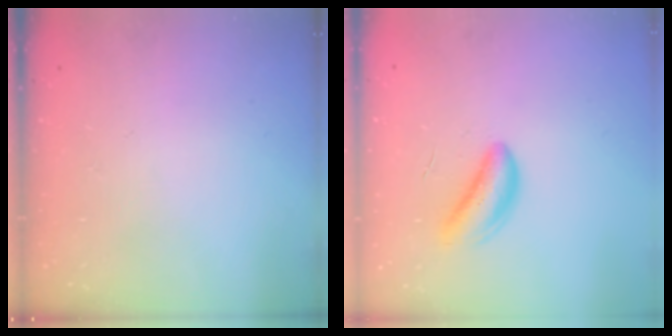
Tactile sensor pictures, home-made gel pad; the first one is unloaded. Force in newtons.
{"total": 4.3, "press": 4.0, "slide": 1.6}